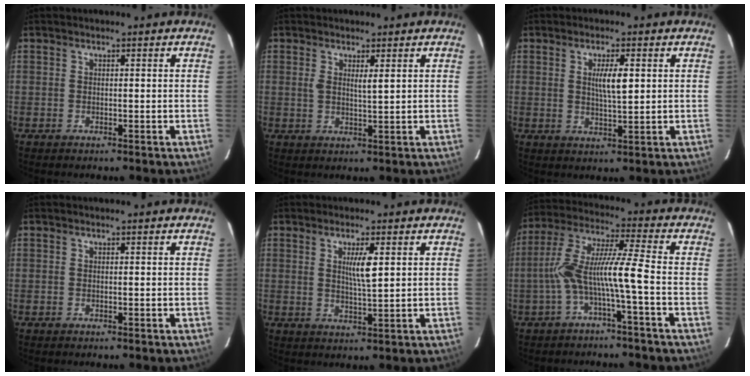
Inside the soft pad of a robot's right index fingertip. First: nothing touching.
{"total": 2.3, "force": [1.0, 0.1, 2.1], "torque": [-0.043, -0.005, 0.018]}
{"total": 4.4, "force": [1.1, 0.6, 4.3], "torque": [-0.075, -0.002, 0.019]}
{"total": 0.0}
{"total": 4.2, "force": [1.3, 0.1, 3.9], "torque": [-0.070, -0.007, 0.023]}
{"total": 9.1, "force": [-2.7, -0.7, 8.6], "torque": [-0.176, 0.029, -0.054]}